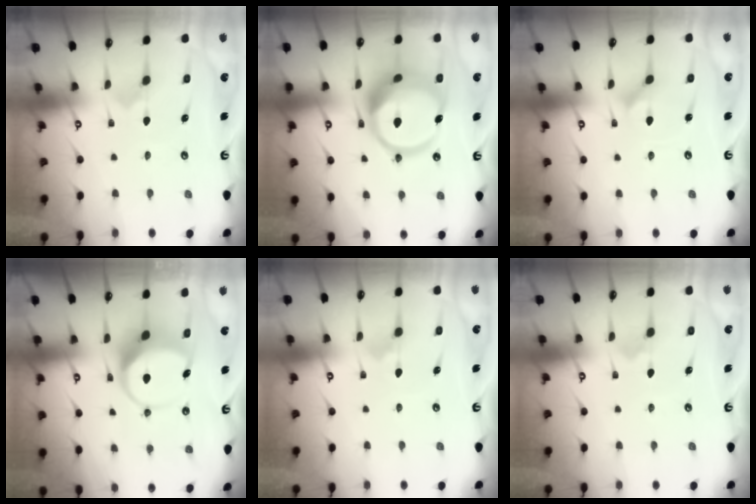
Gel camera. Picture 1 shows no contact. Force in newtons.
{"total": 17.5, "press": 17.4, "slide": 2.0}
{"total": 1.8, "press": 1.8, "slide": 0.3}
{"total": 8.5, "press": 8.4, "slide": 0.9}
{"total": 0.7, "press": 0.7, "slide": 0.1}
{"total": 1.7, "press": 1.7, "slide": 0.1}